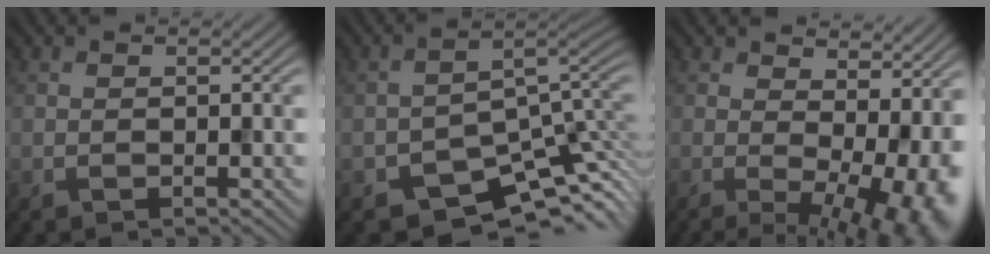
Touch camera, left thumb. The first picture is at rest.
{"total": 7.1, "force": [-4.9, 3.9, 3.3], "torque": [-0.034, -0.028, -0.079]}
{"total": 11.3, "force": [-0.2, 5.1, 10.1], "torque": [-0.129, -0.015, 0.033]}